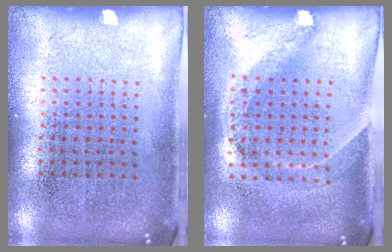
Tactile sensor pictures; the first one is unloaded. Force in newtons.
{"total": 1.4, "press": 1.1, "slide": 0.9}